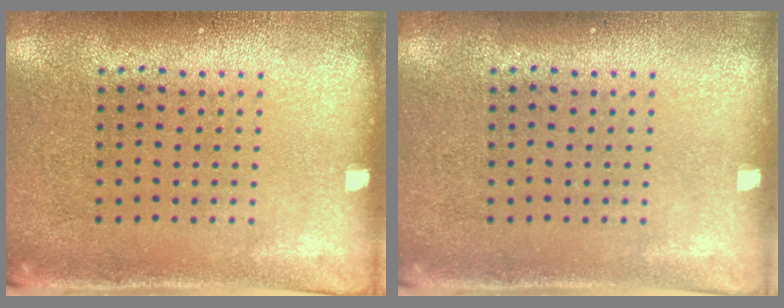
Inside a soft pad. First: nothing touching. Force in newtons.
{"total": 0.0}